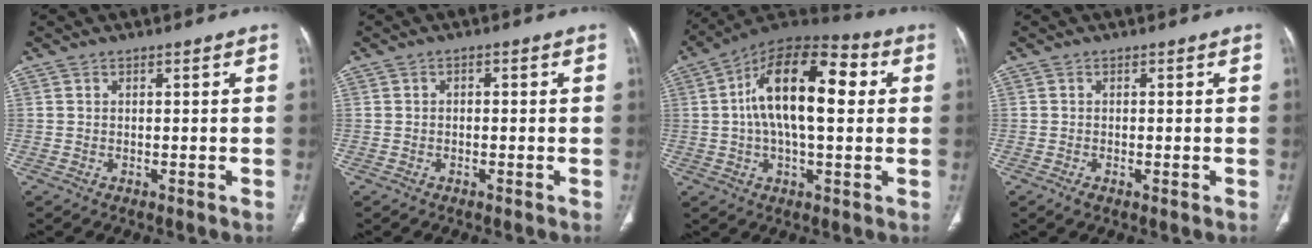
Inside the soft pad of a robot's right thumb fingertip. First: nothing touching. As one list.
[{"total": 0.9, "force": [-0.2, 0.7, 0.5], "torque": [-0.004, 0.005, -0.007]}, {"total": 19.2, "force": [2.9, 8.9, 16.8], "torque": [-0.267, 0.031, 0.036]}, {"total": 1.4, "force": [-0.5, 0.6, 1.1], "torque": [-0.026, -0.002, -0.010]}]